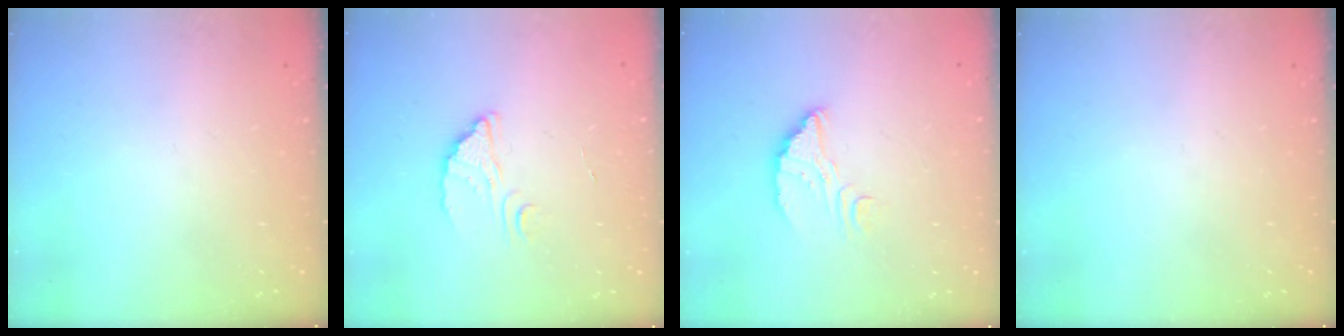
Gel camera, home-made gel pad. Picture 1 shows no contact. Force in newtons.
{"total": 2.1, "press": 2.1, "slide": 0.1}
{"total": 5.6, "press": 5.6, "slide": 0.4}
{"total": 0.0}